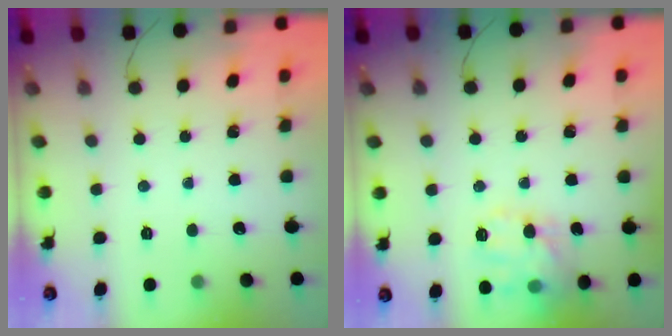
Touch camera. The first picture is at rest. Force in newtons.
{"total": 13.3, "press": 13.3, "slide": 0.7}